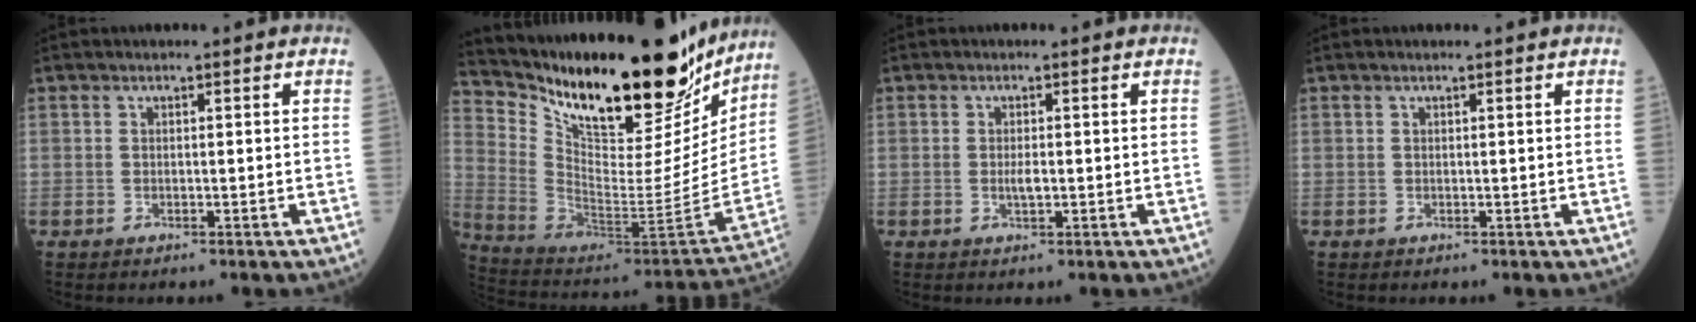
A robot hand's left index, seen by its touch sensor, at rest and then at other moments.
{"total": 29.4, "force": [23.3, 7.6, 16.3], "torque": [-0.277, -0.039, 0.356]}
{"total": 1.5, "force": [-0.1, 0.5, 1.4], "torque": [-0.029, -0.001, -0.001]}
{"total": 0.6, "force": [0.5, -0.1, 0.3], "torque": [-0.008, 0.002, 0.009]}